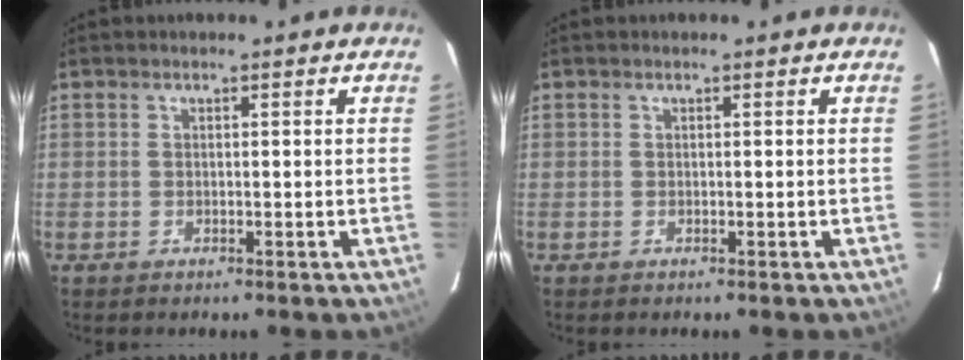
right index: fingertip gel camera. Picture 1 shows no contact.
{"total": 0.0}